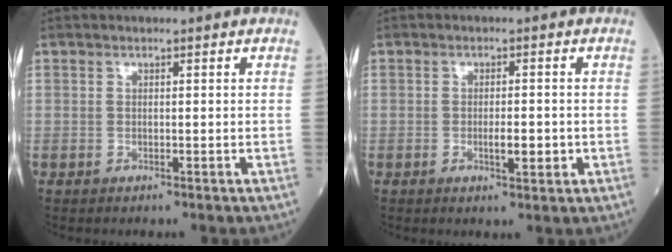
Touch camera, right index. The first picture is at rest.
{"total": 3.5, "force": [-0.8, 1.2, 3.2], "torque": [-0.058, -0.001, -0.007]}